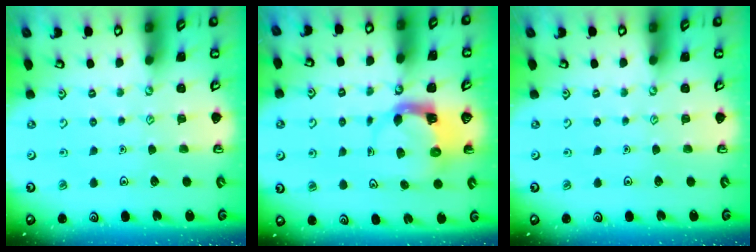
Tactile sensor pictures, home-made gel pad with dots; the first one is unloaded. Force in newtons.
{"total": 3.9, "press": 3.8, "slide": 0.6}
{"total": 0.0}